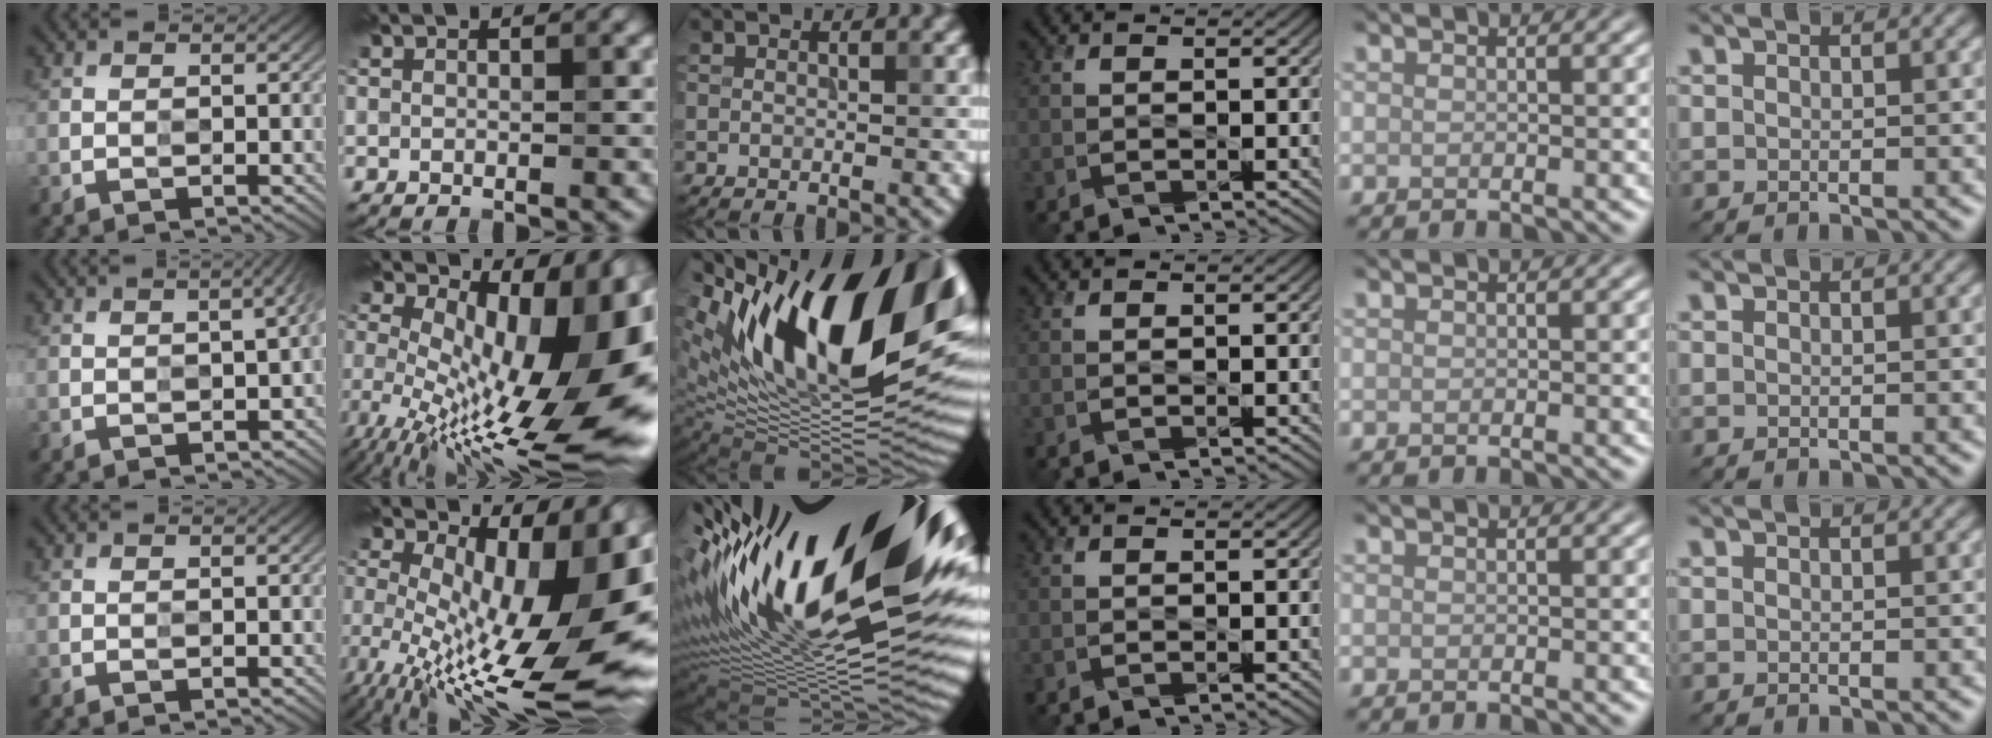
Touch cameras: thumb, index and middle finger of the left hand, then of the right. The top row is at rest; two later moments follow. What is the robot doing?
{"motion": "press", "object": "grip strengthener"}